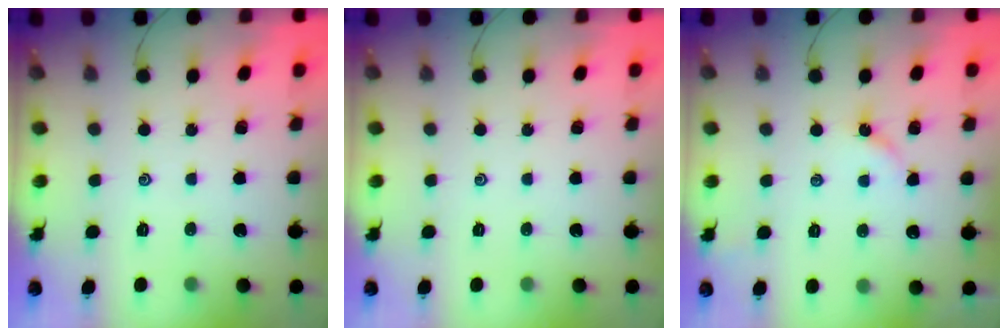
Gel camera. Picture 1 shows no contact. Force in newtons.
{"total": 0.0}
{"total": 2.7, "press": 2.7, "slide": 0.4}